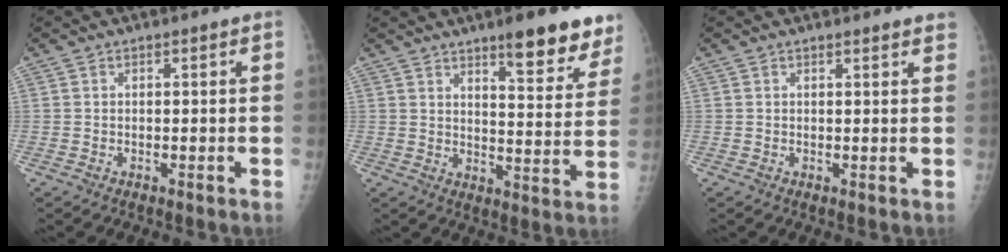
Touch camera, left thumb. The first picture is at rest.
{"total": 12.9, "force": [9.1, 3.6, 8.3], "torque": [-0.066, -0.057, 0.126]}
{"total": 2.5, "force": [2.4, 0.3, 0.6], "torque": [-0.004, -0.010, 0.019]}